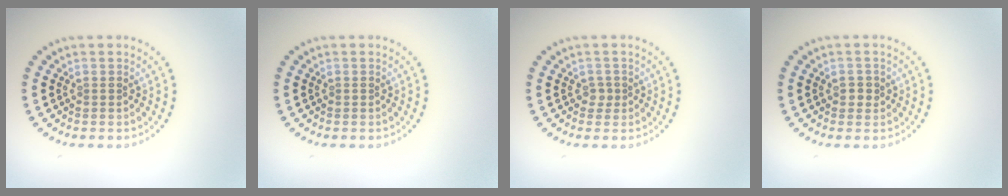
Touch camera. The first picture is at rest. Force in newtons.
{"total": 0.0}
{"total": 0.9, "press": 0.8, "slide": 0.5}
{"total": 1.1, "press": 1.1, "slide": 0.4}